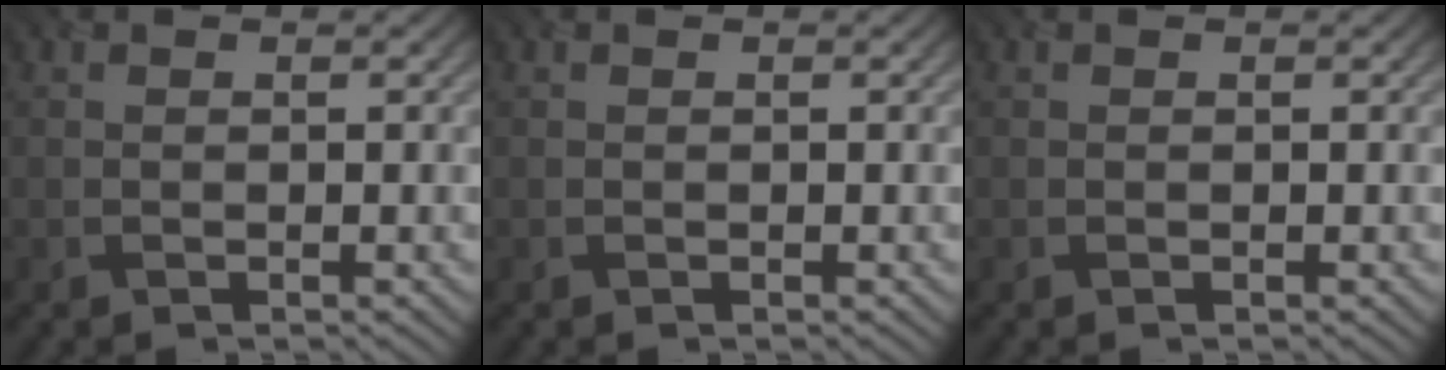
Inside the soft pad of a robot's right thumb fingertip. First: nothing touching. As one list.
[{"total": 0.0}, {"total": 0.0}]